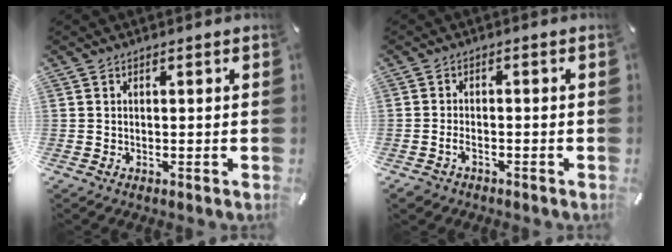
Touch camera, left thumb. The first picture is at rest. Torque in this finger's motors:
{"motor_torque": [-0.17, -0.20, 0.30, 0.28, 0.01]}